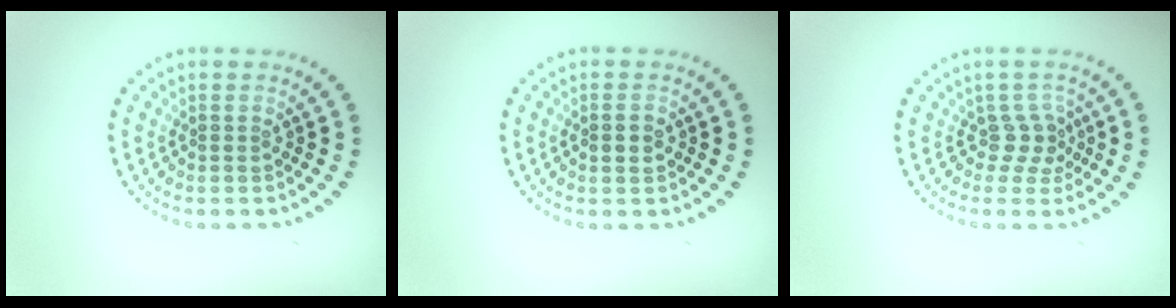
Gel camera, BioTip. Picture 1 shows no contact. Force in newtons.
{"total": 1.1, "press": 1.0, "slide": 0.2}
{"total": 2.1, "press": 1.4, "slide": 1.5}